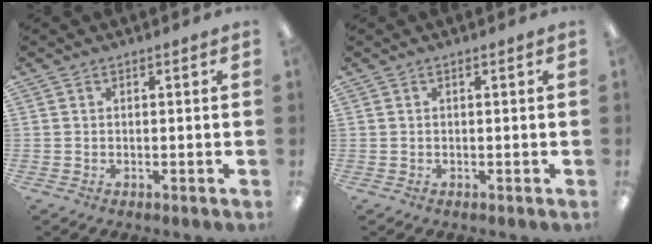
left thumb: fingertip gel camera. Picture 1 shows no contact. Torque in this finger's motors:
{"motor_torque": [0.04, -0.03, -0.14, 0.07, 0.00]}